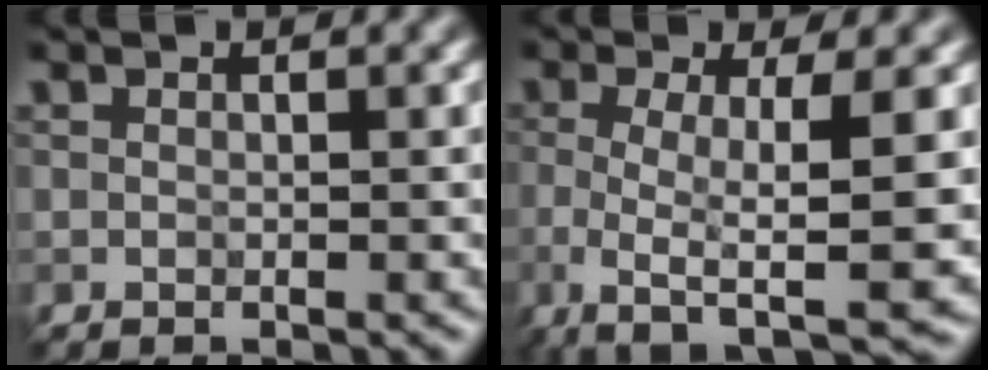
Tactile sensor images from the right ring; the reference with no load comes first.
{"total": 8.0, "force": [-2.1, 2.3, 7.4], "torque": [-0.112, -0.017, -0.041]}